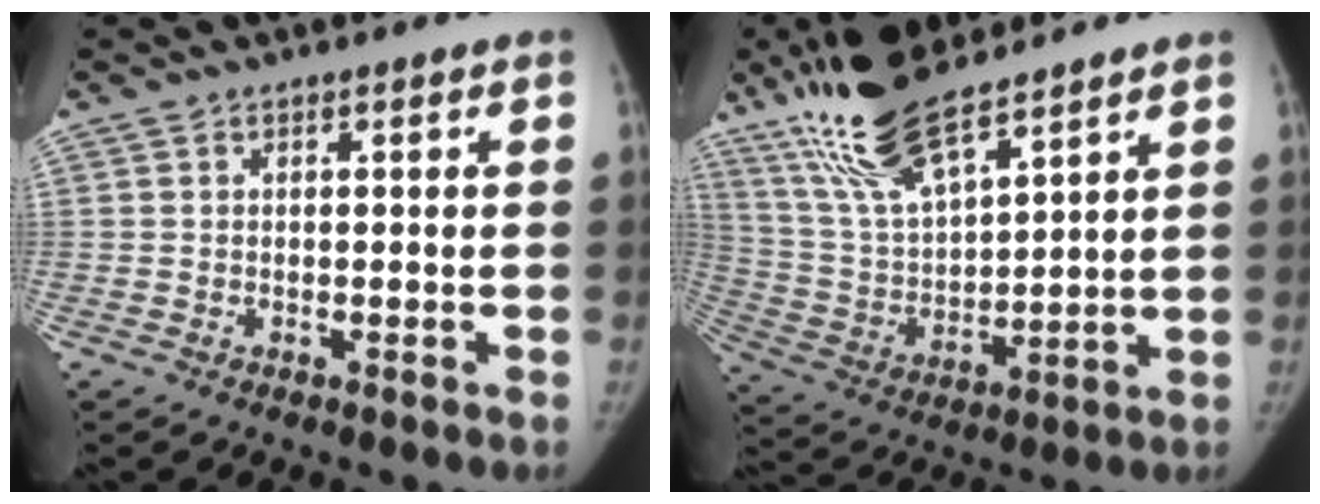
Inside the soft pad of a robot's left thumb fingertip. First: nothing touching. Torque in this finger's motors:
{"motor_torque": [1.07, 1.06, 1.48, -1.30, 0.24]}